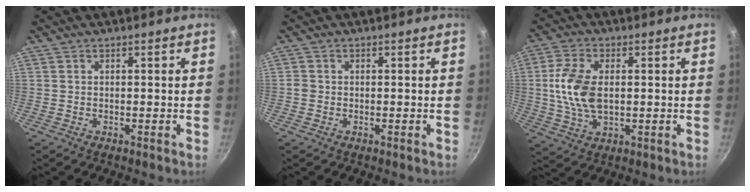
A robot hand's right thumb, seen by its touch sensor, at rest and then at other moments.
{"total": 1.1, "force": [-0.3, 1.0, 0.4], "torque": [-0.006, 0.002, -0.007]}
{"total": 11.0, "force": [0.7, 6.5, 8.9], "torque": [-0.172, 0.003, 0.013]}